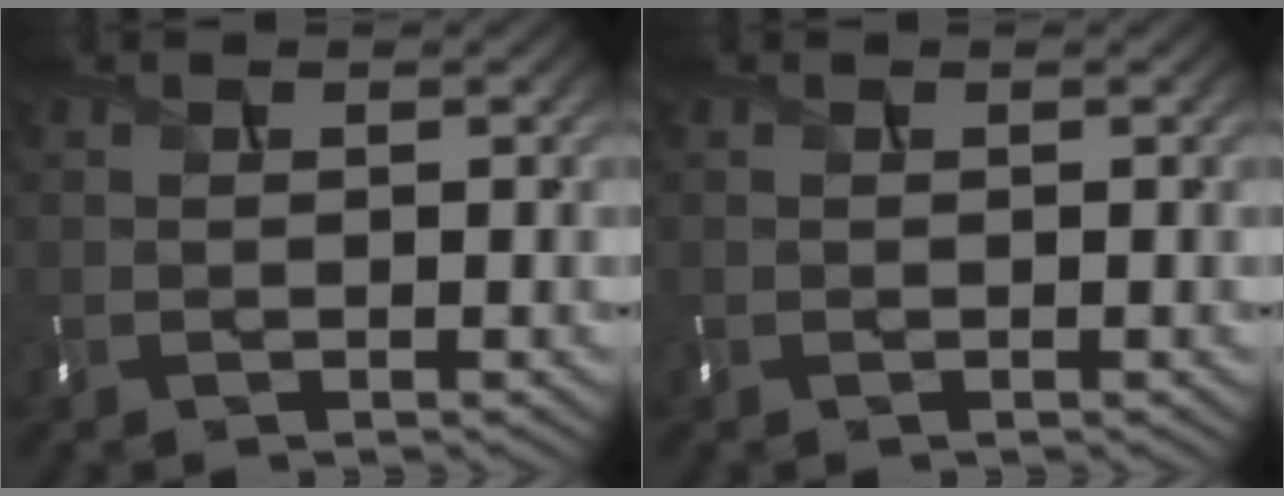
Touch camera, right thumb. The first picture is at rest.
{"total": 0.0}